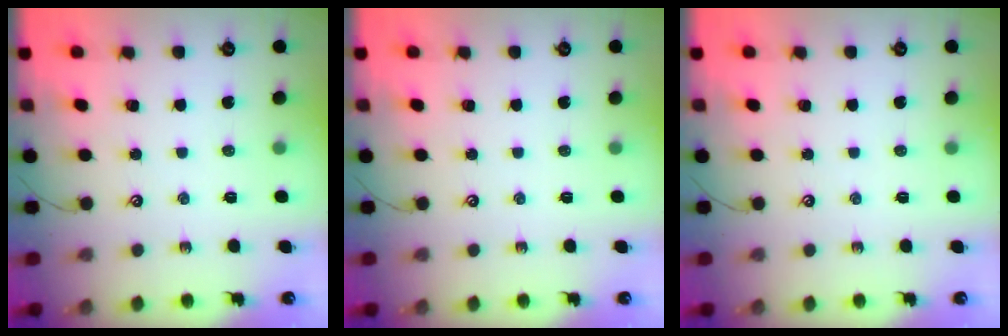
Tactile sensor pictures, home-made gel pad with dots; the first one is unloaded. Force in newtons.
{"total": 0.0}
{"total": 0.0}